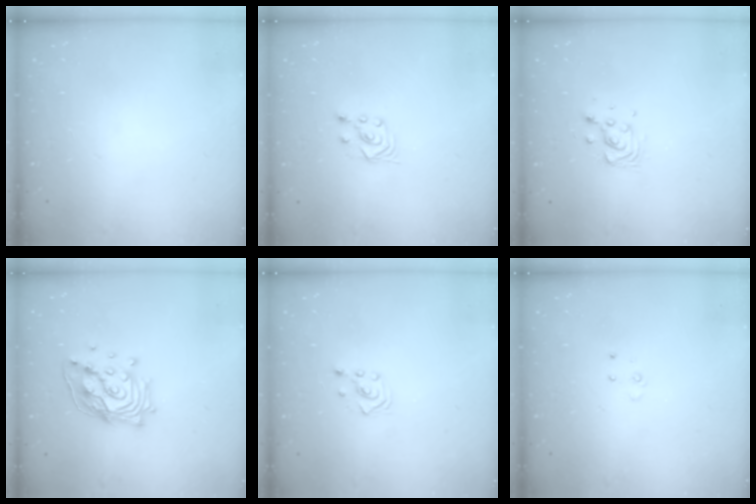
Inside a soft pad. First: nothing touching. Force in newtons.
{"total": 2.9, "press": 2.5, "slide": 1.4}
{"total": 8.3, "press": 8.0, "slide": 2.1}
{"total": 15.9, "press": 15.1, "slide": 5.1}
{"total": 2.6, "press": 2.4, "slide": 0.9}
{"total": 3.2, "press": 3.2, "slide": 0.4}